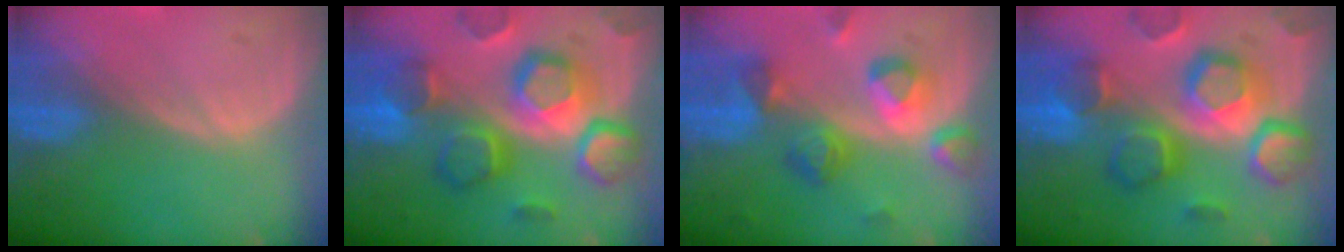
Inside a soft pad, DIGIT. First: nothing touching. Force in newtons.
{"total": 12.5, "press": 12.4, "slide": 1.1}
{"total": 9.1, "press": 8.1, "slide": 4.0}
{"total": 12.5, "press": 12.4, "slide": 1.1}